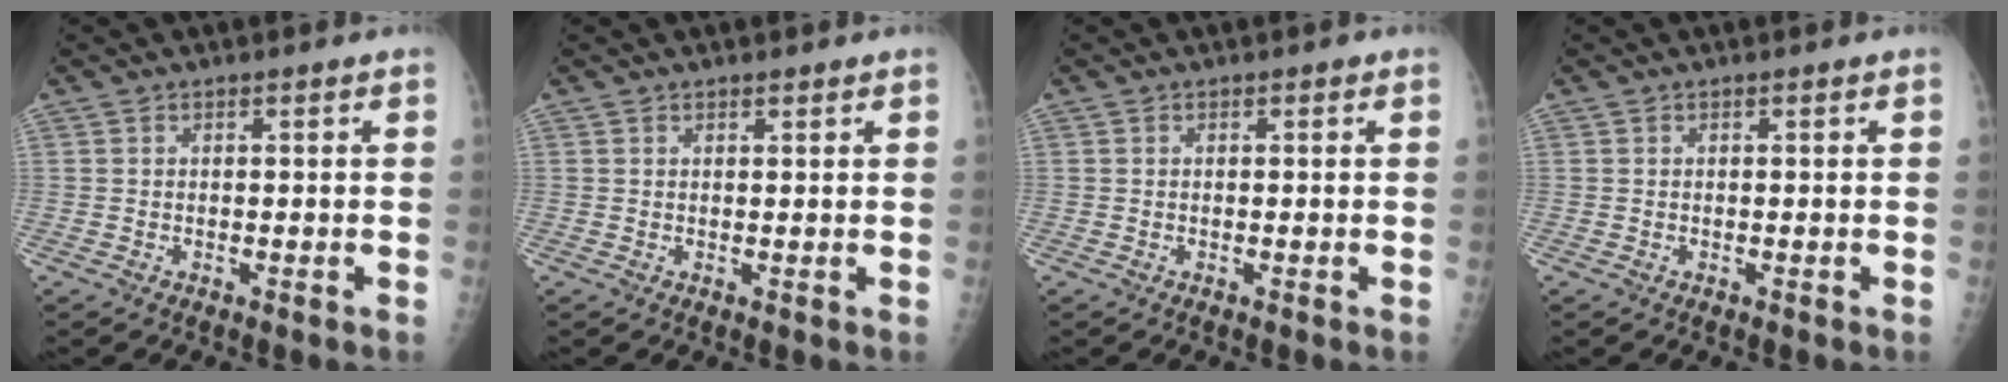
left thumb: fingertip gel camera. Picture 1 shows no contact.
{"total": 0.8, "force": [0.7, 0.2, 0.3], "torque": [-0.005, -0.005, 0.012]}
{"total": 0.0}
{"total": 0.0}